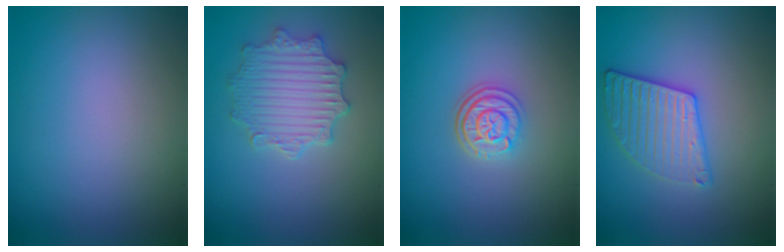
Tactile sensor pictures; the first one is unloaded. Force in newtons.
{"total": 4.5, "press": 3.8, "slide": 2.4}
{"total": 3.1, "press": 2.5, "slide": 1.8}
{"total": 3.2, "press": 3.1, "slide": 0.8}